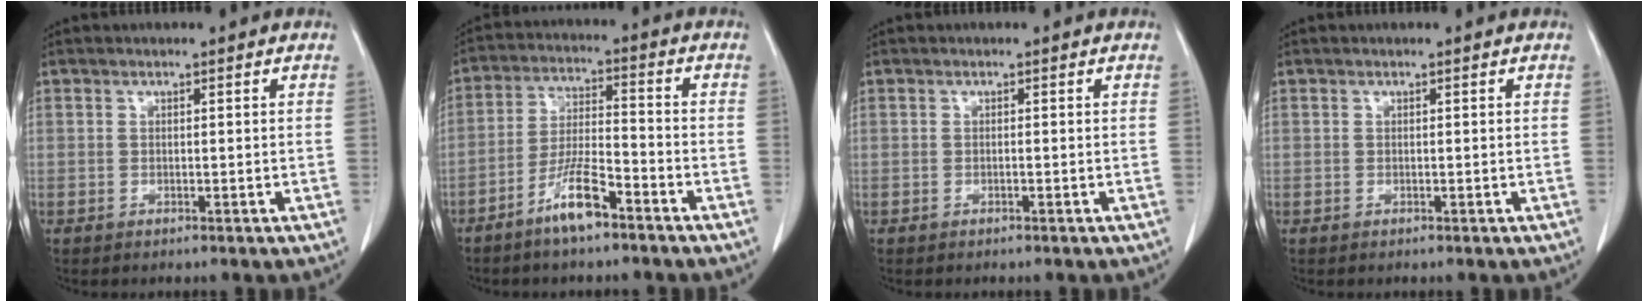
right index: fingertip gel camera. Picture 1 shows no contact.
{"total": 7.9, "force": [-5.3, 1.2, 5.7], "torque": [-0.115, -0.005, -0.102]}
{"total": 0.0}
{"total": 0.0}